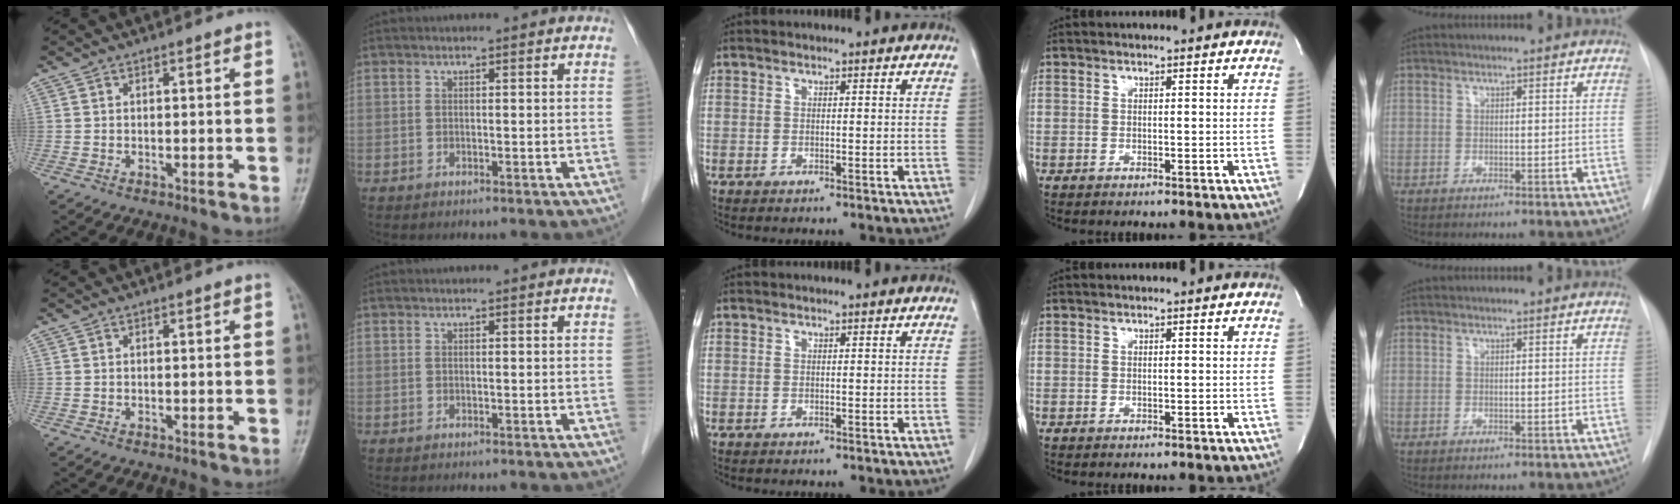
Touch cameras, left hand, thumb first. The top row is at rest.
{}